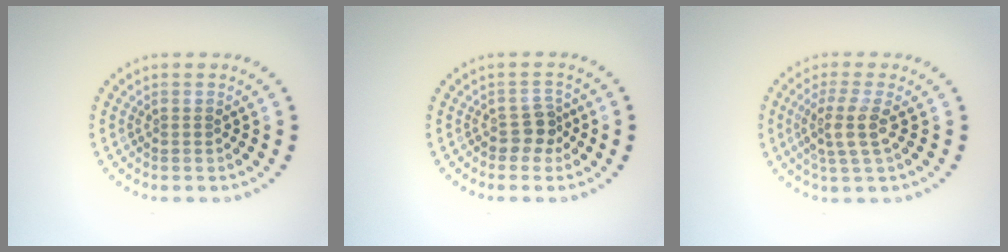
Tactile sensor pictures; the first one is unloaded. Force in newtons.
{"total": 2.0, "press": 1.7, "slide": 1.2}
{"total": 2.9, "press": 2.3, "slide": 1.8}